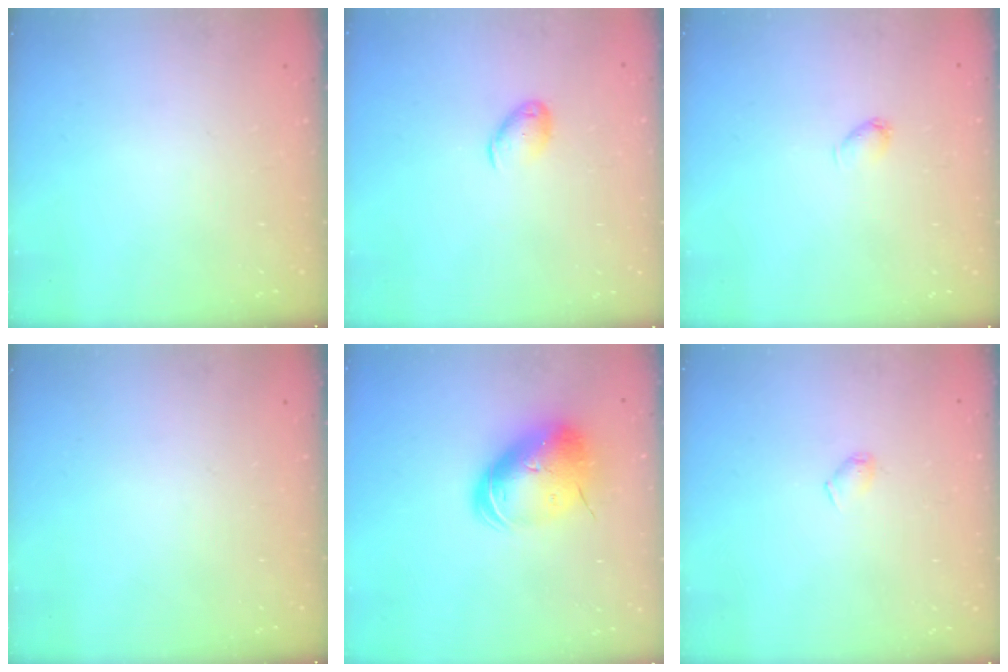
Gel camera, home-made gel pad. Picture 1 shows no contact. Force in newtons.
{"total": 7.0, "press": 6.9, "slide": 0.9}
{"total": 2.5, "press": 2.4, "slide": 0.4}
{"total": 0.0}
{"total": 13.7, "press": 13.6, "slide": 2.1}
{"total": 4.2, "press": 4.1, "slide": 0.8}